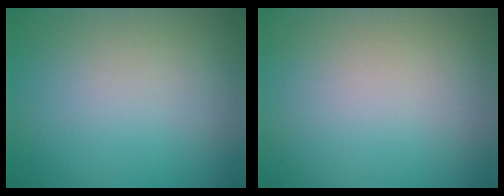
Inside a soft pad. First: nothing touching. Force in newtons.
{"total": 0.0}